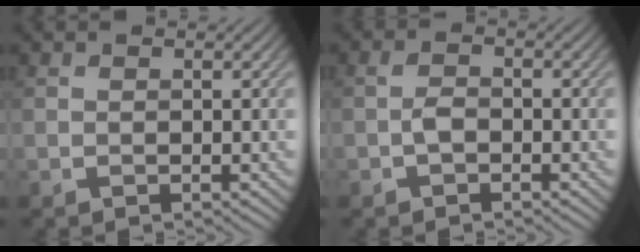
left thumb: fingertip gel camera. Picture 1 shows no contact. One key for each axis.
{"total": 1.8, "fx": -0.8, "fy": 1.1, "fz": 1.2, "tx": -0.026, "ty": 0.004, "tz": -0.020}